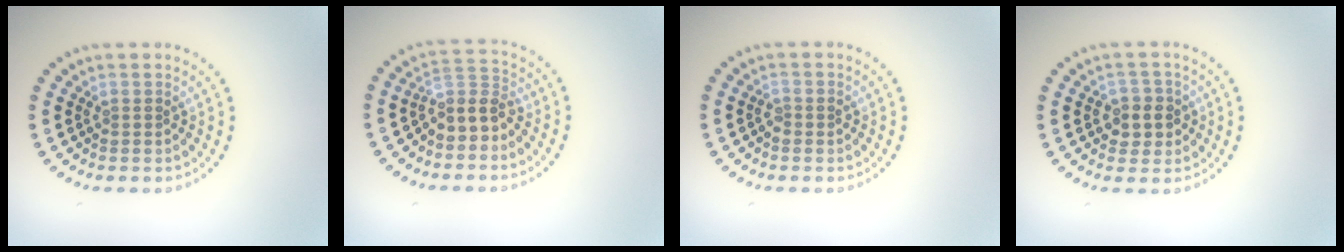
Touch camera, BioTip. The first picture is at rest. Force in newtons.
{"total": 3.4, "press": 2.8, "slide": 1.9}
{"total": 0.8, "press": 0.8, "slide": 0.2}
{"total": 2.8, "press": 2.7, "slide": 0.8}